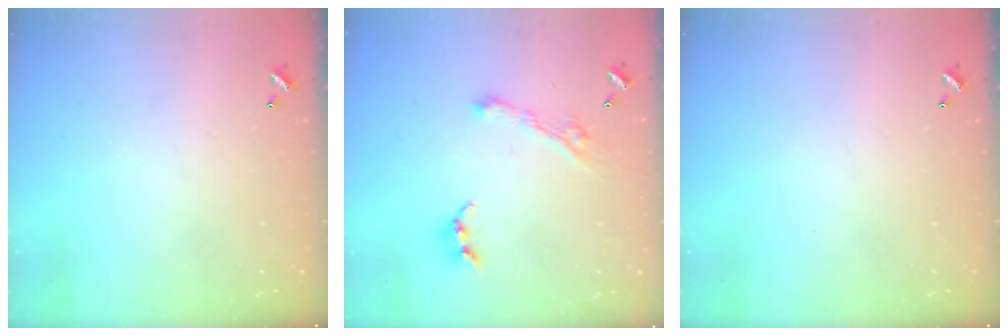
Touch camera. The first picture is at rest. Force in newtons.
{"total": 5.0, "press": 5.0, "slide": 0.8}
{"total": 0.0}